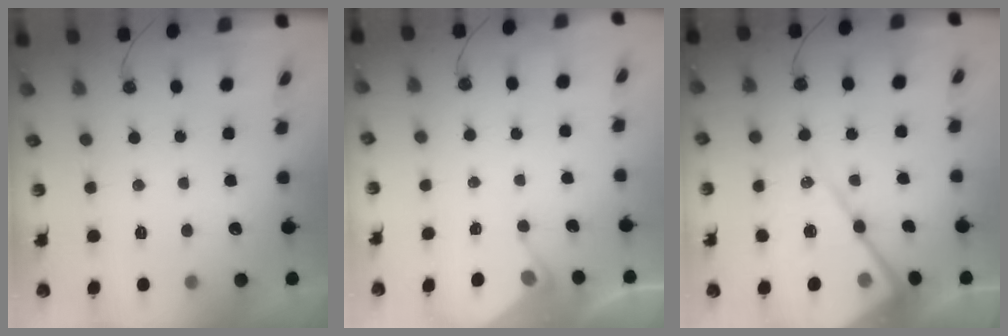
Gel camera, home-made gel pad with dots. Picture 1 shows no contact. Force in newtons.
{"total": 3.6, "press": 3.6, "slide": 0.5}
{"total": 18.6, "press": 18.4, "slide": 2.1}